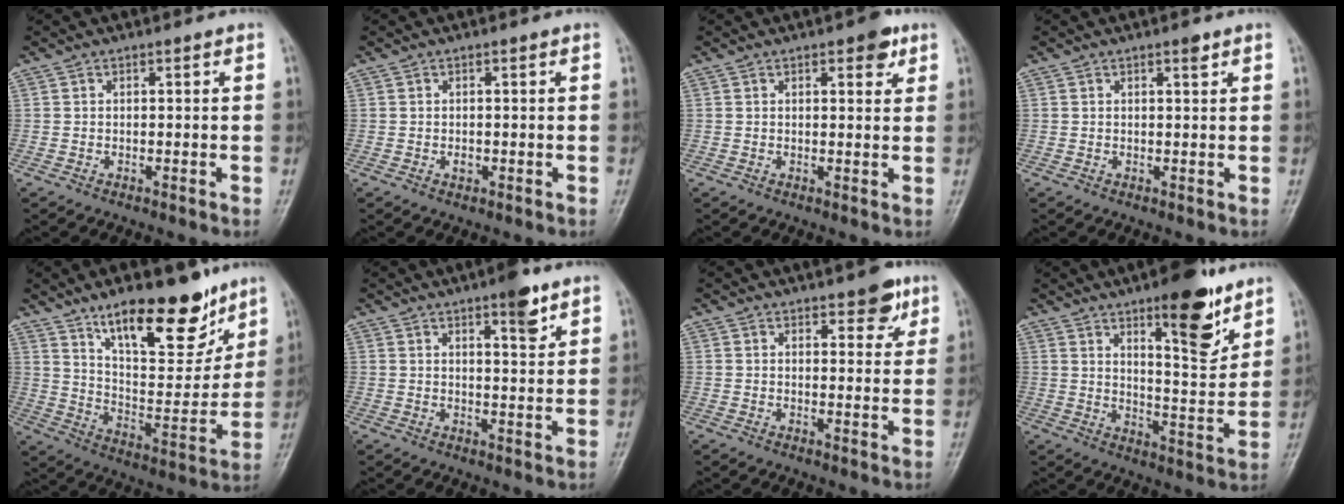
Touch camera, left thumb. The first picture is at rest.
{"total": 1.0, "force": [-0.2, 0.8, 0.7], "torque": [-0.007, 0.000, -0.002]}
{"total": 3.7, "force": [2.1, 1.6, 2.6], "torque": [-0.021, -0.006, 0.022]}
{"total": 1.8, "force": [1.2, 0.4, 1.3], "torque": [-0.017, -0.006, 0.017]}
{"total": 20.0, "force": [13.3, 7.5, 12.8], "torque": [-0.147, -0.082, 0.223]}
{"total": 5.7, "force": [3.7, 1.4, 4.1], "torque": [-0.049, -0.023, 0.051]}
{"total": 5.5, "force": [3.5, 2.4, 3.5], "torque": [-0.021, -0.017, 0.042]}
{"total": 13.8, "force": [8.6, 4.1, 10.0], "torque": [-0.114, -0.059, 0.129]}